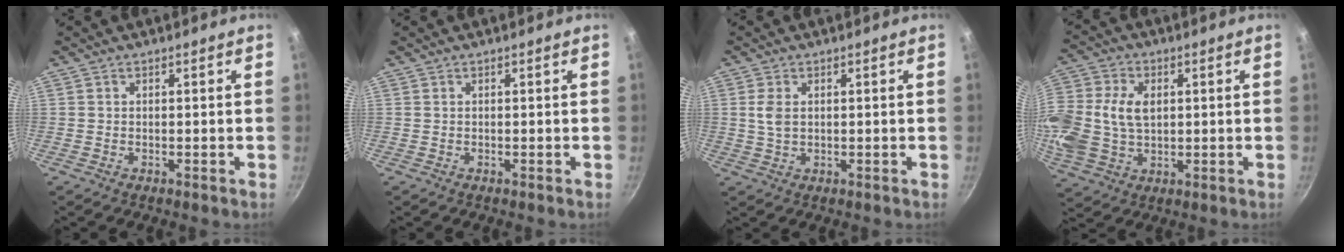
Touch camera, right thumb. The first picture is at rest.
{"total": 0.0}
{"total": 3.4, "force": [0.6, 2.2, 2.6], "torque": [-0.052, 0.000, 0.012]}
{"total": 19.6, "force": [2.7, 14.6, 12.8], "torque": [-0.309, 0.031, 0.053]}